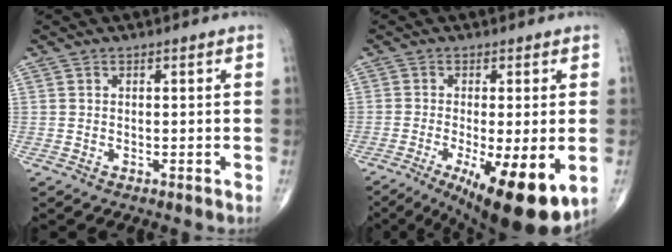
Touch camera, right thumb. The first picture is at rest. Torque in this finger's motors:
{"motor_torque": [1.16, 1.94, 0.15, -0.47, 0.13]}